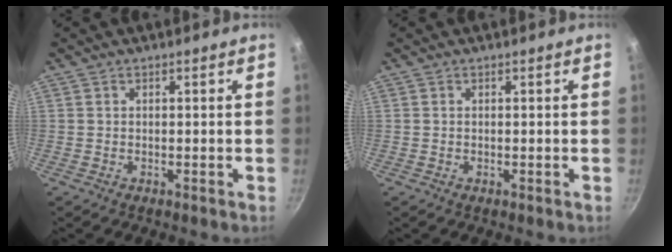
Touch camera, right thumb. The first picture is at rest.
{"total": 0.0}